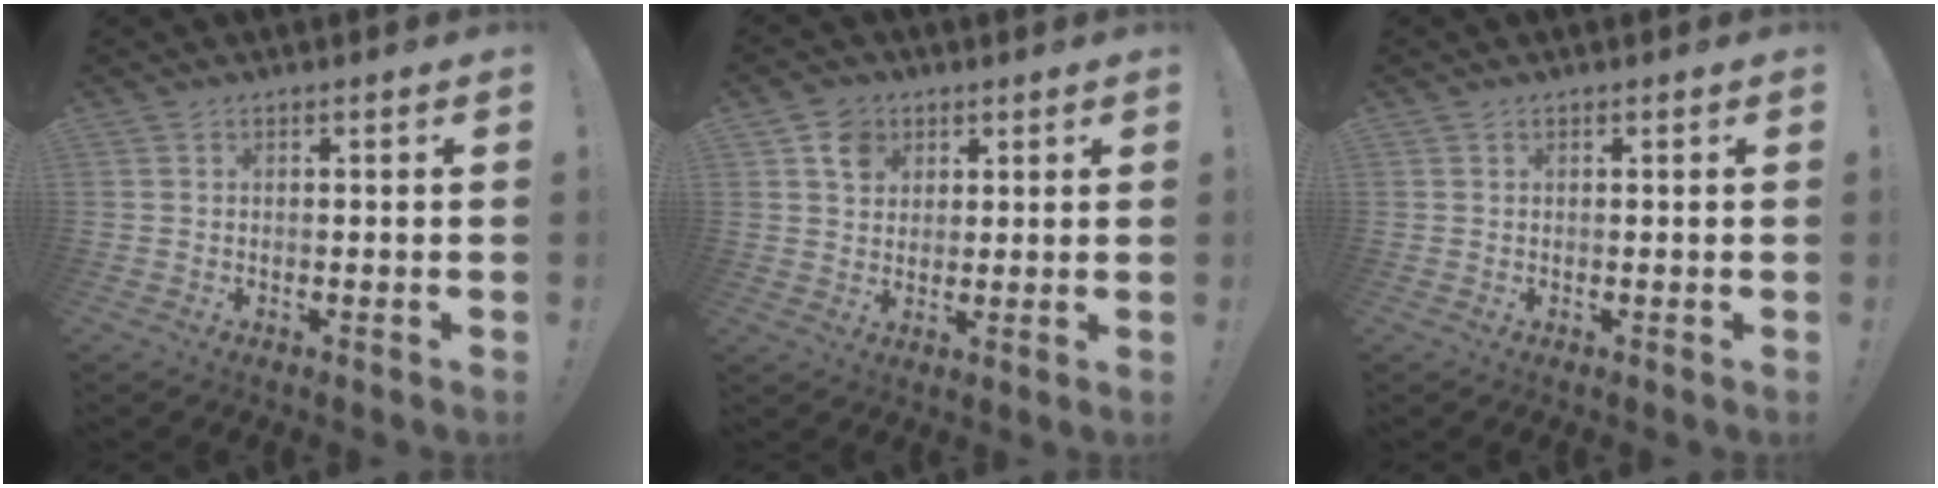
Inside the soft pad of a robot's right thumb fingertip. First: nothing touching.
{"total": 6.6, "force": [3.2, 5.4, 1.9], "torque": [-0.019, -0.014, 0.059]}
{"total": 0.0}